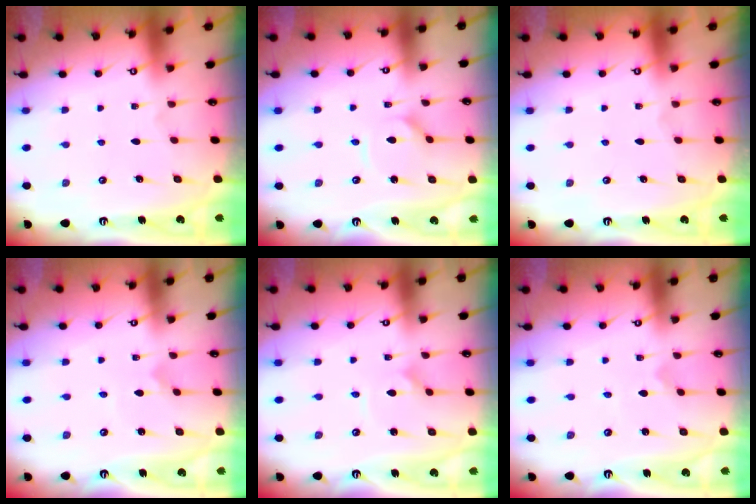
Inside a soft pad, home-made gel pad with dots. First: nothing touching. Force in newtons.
{"total": 2.4, "press": 2.4, "slide": 0.3}
{"total": 0.0}
{"total": 0.9, "press": 0.9, "slide": 0.1}
{"total": 1.4, "press": 1.4, "slide": 0.1}
{"total": 0.0}